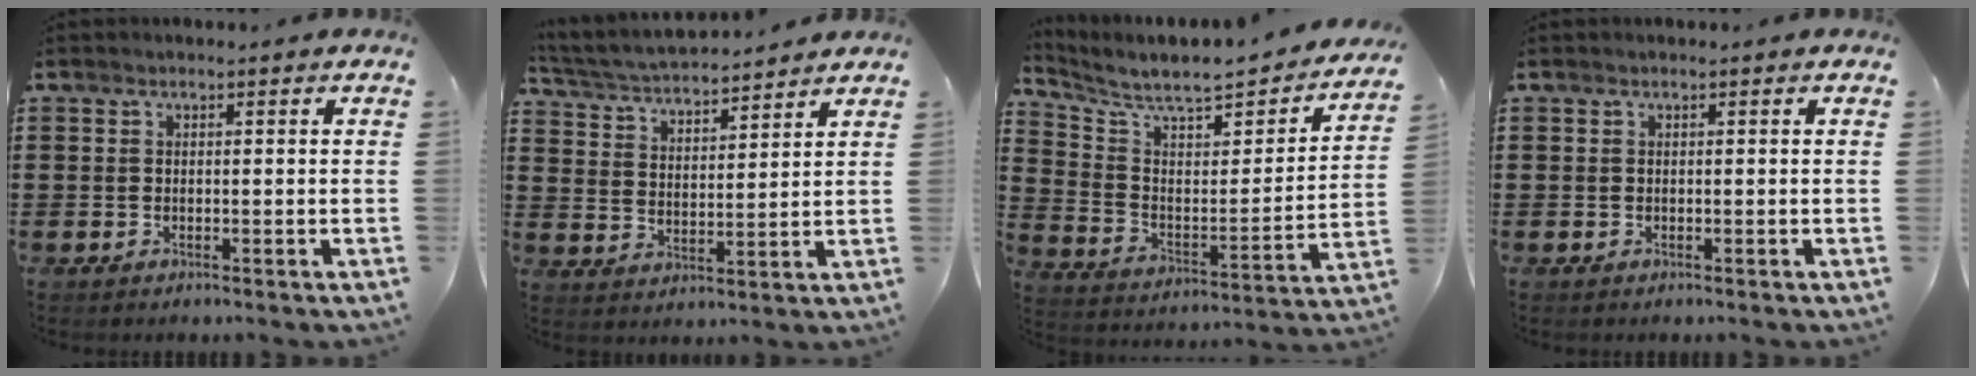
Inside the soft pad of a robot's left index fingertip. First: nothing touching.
{"total": 4.5, "force": [4.4, 0.3, 1.0], "torque": [-0.042, -0.026, 0.073]}
{"total": 6.2, "force": [5.6, 1.0, 2.5], "torque": [-0.079, -0.051, 0.090]}
{"total": 0.0}